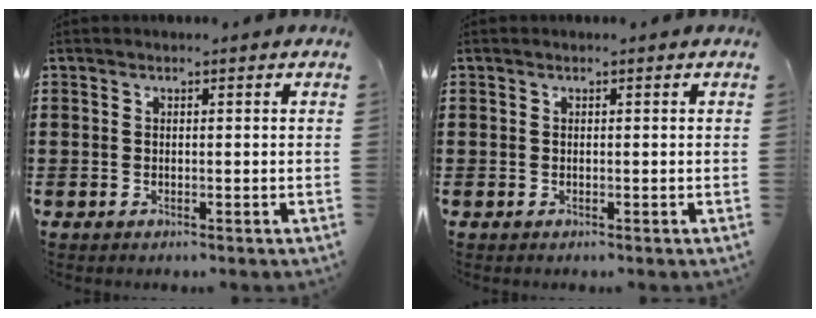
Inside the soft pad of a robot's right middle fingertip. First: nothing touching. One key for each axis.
{"total": 0.0}